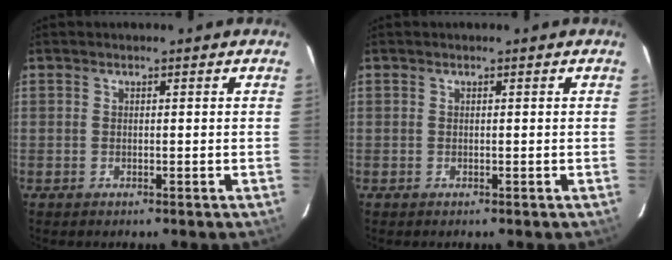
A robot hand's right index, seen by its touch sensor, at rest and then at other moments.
{"total": 0.0}